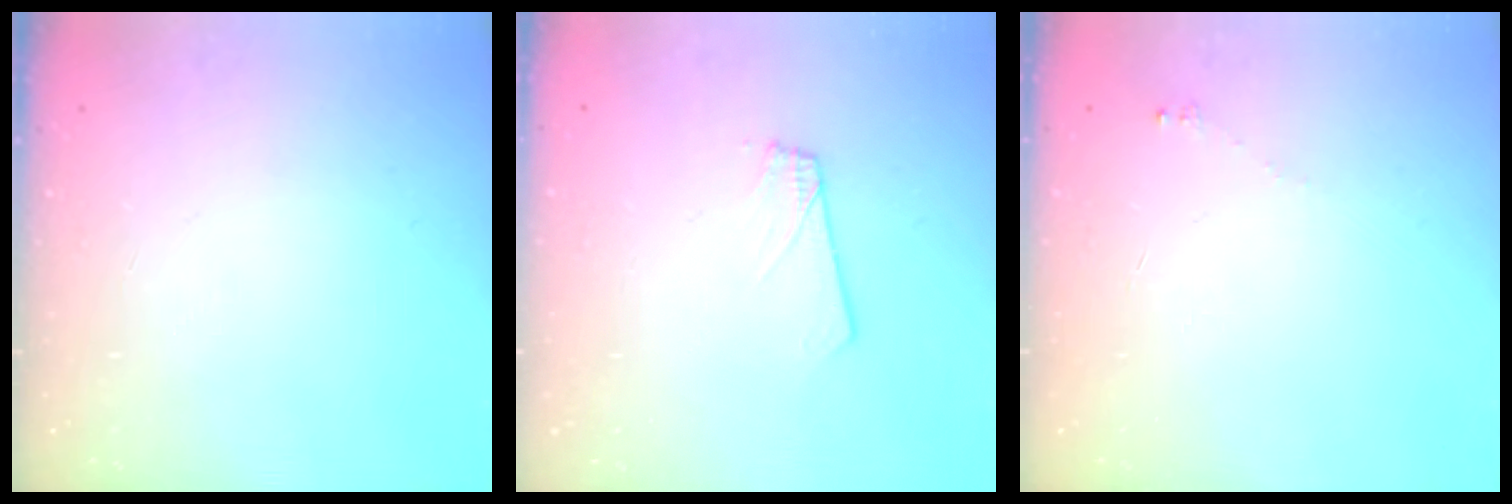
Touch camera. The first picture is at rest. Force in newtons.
{"total": 1.8, "press": 1.8, "slide": 0.1}
{"total": 1.7, "press": 1.6, "slide": 0.2}